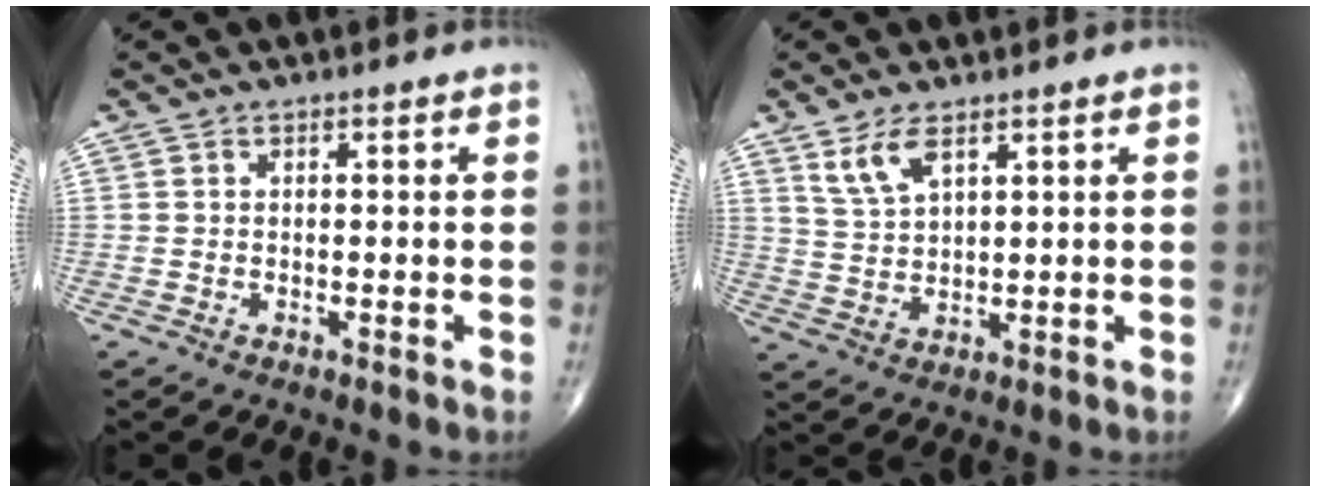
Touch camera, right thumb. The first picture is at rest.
{"total": 5.5, "force": [3.3, 2.2, 3.7], "torque": [-0.074, -0.016, 0.074]}